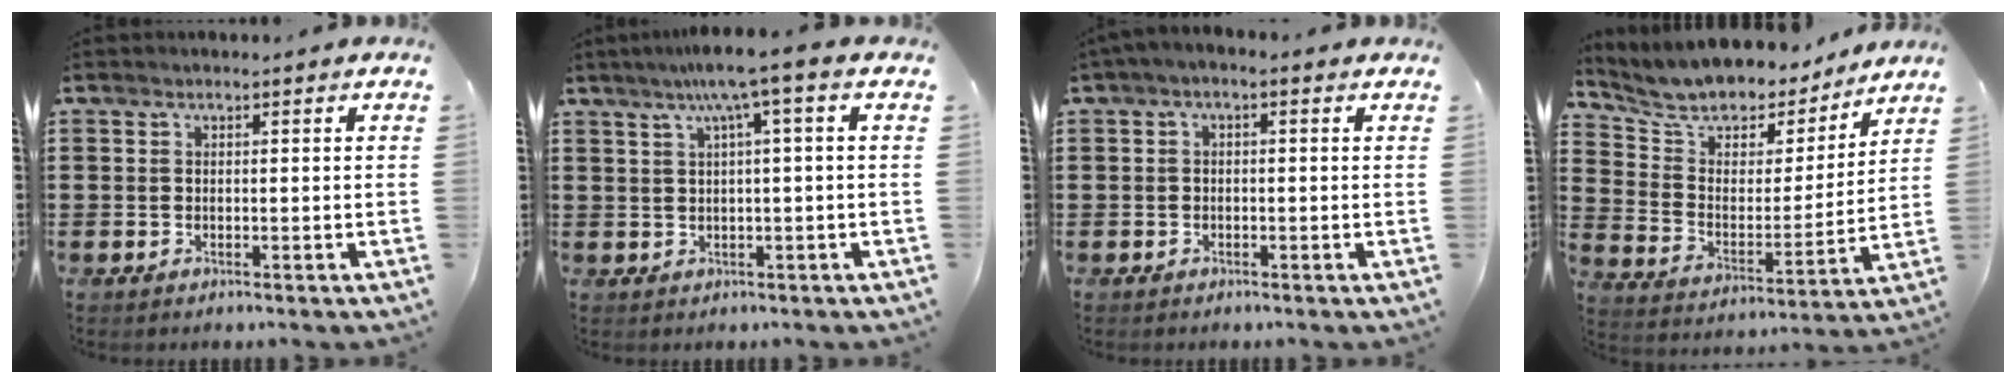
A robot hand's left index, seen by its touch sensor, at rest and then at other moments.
{"total": 5.2, "force": [2.0, -0.5, 4.8], "torque": [-0.095, 0.004, 0.031]}
{"total": 1.3, "force": [-0.9, 0.3, 0.8], "torque": [-0.015, 0.001, -0.018]}
{"total": 7.2, "force": [6.5, 2.8, 1.2], "torque": [-0.059, -0.051, 0.111]}